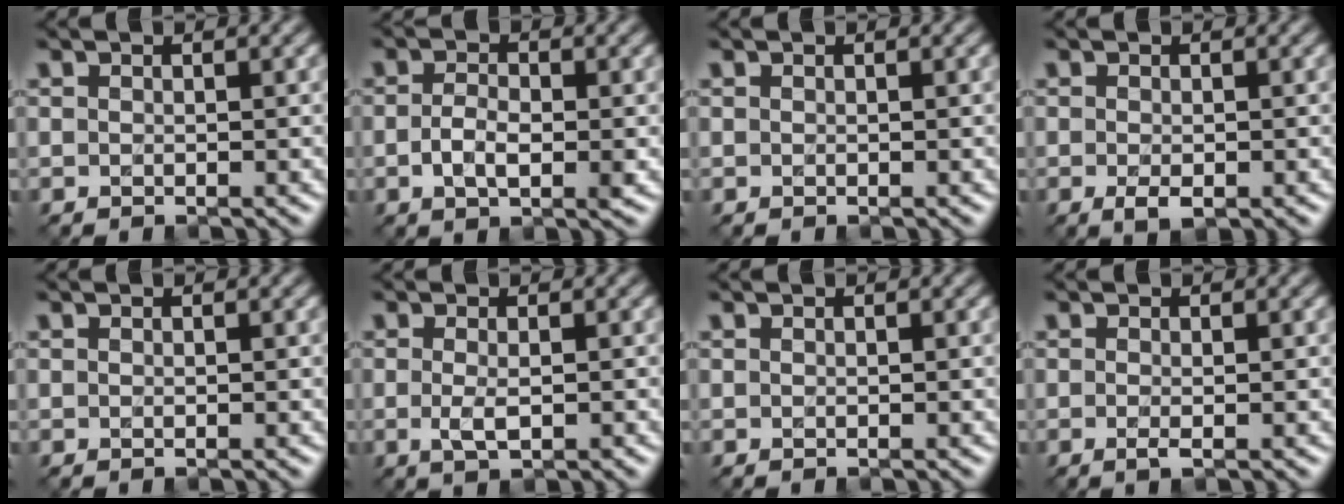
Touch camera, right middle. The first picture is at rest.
{"total": 2.7, "force": [-0.9, 1.3, 2.2], "torque": [-0.044, -0.008, -0.018]}
{"total": 0.0}
{"total": 1.7, "force": [-0.9, 0.6, 1.4], "torque": [-0.026, -0.008, -0.011]}
{"total": 0.0}
{"total": 1.7, "force": [-0.6, 0.4, 1.6], "torque": [-0.032, -0.008, -0.008]}
{"total": 0.0}
{"total": 0.9, "force": [-0.5, 0.1, 0.7], "torque": [-0.015, -0.005, -0.008]}